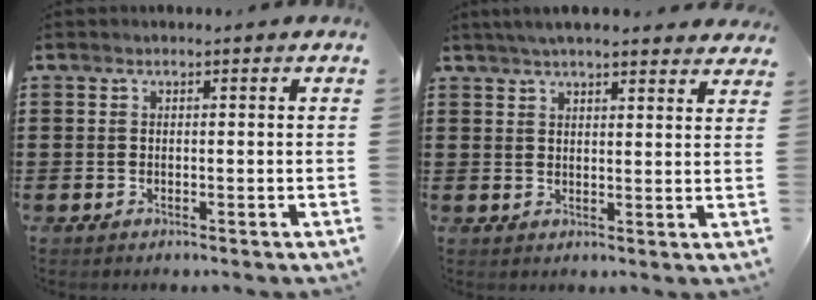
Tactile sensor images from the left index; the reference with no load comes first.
{"total": 4.0, "force": [3.7, 0.4, 1.4], "torque": [-0.037, -0.002, 0.069]}